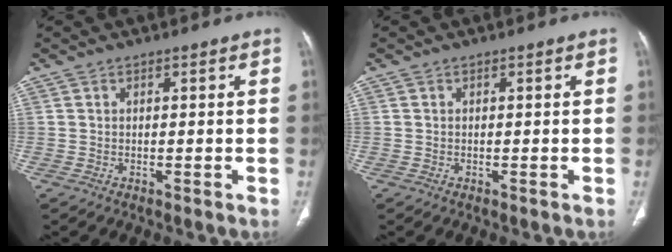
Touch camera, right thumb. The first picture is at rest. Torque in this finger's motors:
{"motor_torque": [0.05, 0.02, -0.32, 0.14, -0.04]}